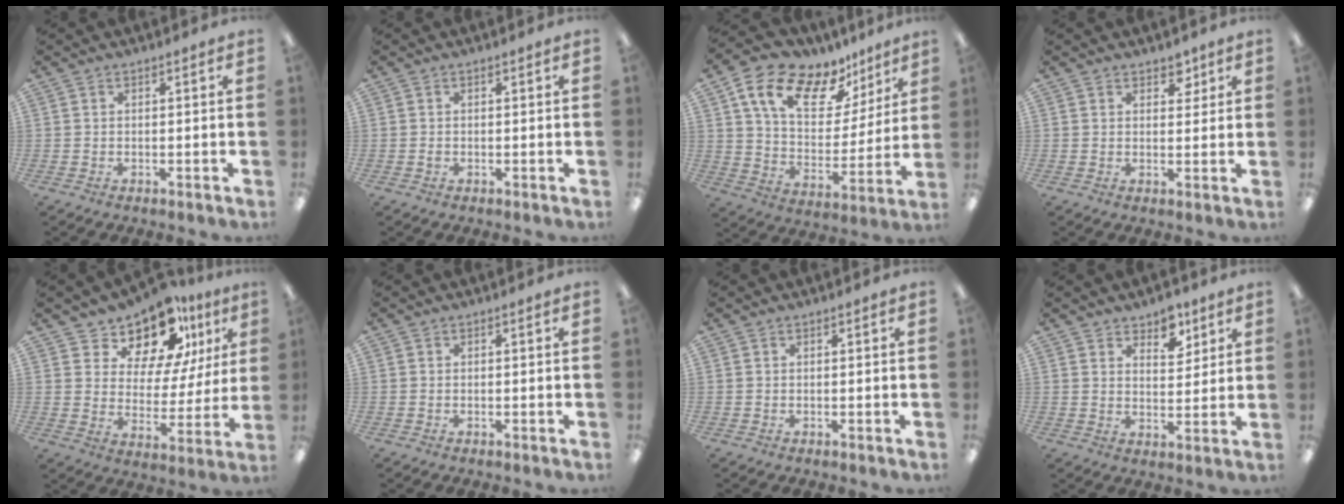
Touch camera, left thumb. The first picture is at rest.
{"total": 0.6, "force": [0.0, 0.5, 0.4], "torque": [-0.009, 0.003, -0.002]}
{"total": 17.2, "force": [11.0, 9.2, 9.4], "torque": [-0.168, -0.058, 0.197]}
{"total": 3.8, "force": [2.8, 2.2, 1.4], "torque": [-0.002, -0.015, 0.045]}
{"total": 14.6, "force": [11.9, 6.6, 5.4], "torque": [-0.101, -0.089, 0.213]}
{"total": 0.0}
{"total": 0.0}
{"total": 6.4, "force": [5.0, 3.5, 2.0], "torque": [-0.009, -0.034, 0.084]}